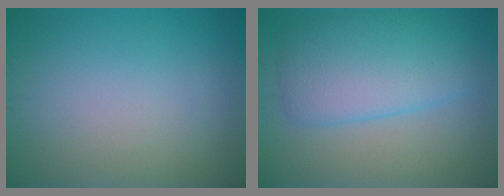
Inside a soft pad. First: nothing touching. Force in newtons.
{"total": 5.8, "press": 5.8, "slide": 0.3}